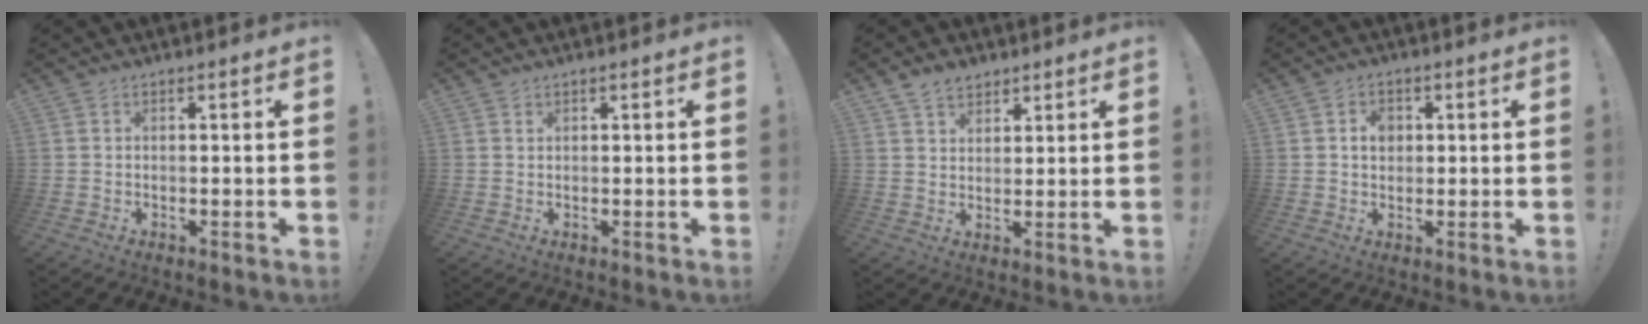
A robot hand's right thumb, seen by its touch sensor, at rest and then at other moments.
{"total": 0.6, "force": [0.5, 0.3, 0.1], "torque": [0.004, -0.003, 0.009]}
{"total": 5.5, "force": [3.9, 3.5, 1.7], "torque": [-0.029, -0.016, 0.074]}
{"total": 3.9, "force": [0.5, 3.2, 2.3], "torque": [-0.031, 0.001, 0.005]}